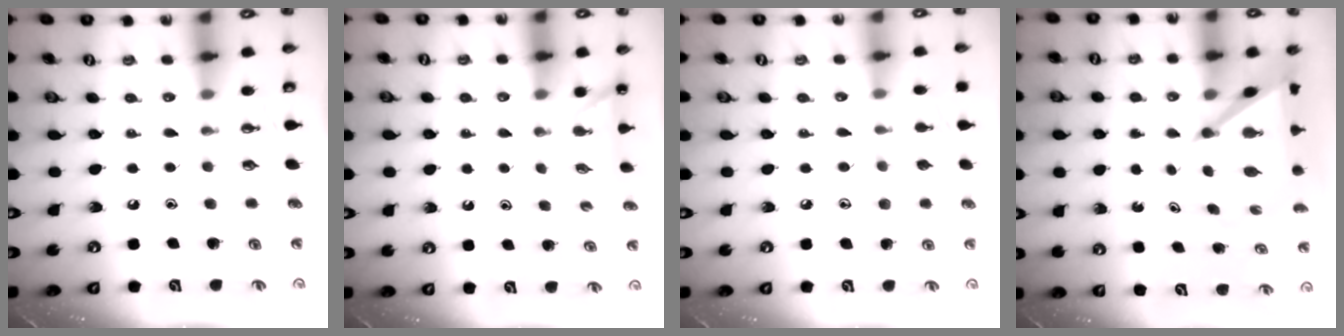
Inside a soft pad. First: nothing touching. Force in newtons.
{"total": 2.3, "press": 2.3, "slide": 0.2}
{"total": 6.1, "press": 6.0, "slide": 0.5}
{"total": 6.0, "press": 5.9, "slide": 0.6}